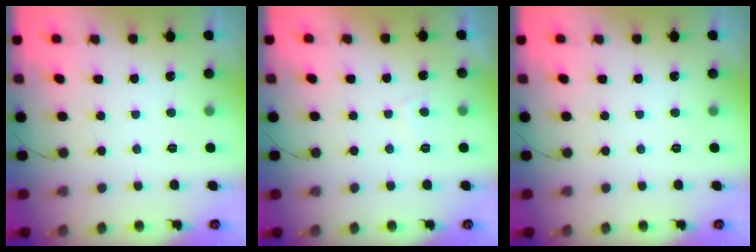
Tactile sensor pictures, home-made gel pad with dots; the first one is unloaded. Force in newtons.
{"total": 2.8, "press": 2.7, "slide": 0.6}
{"total": 0.0}